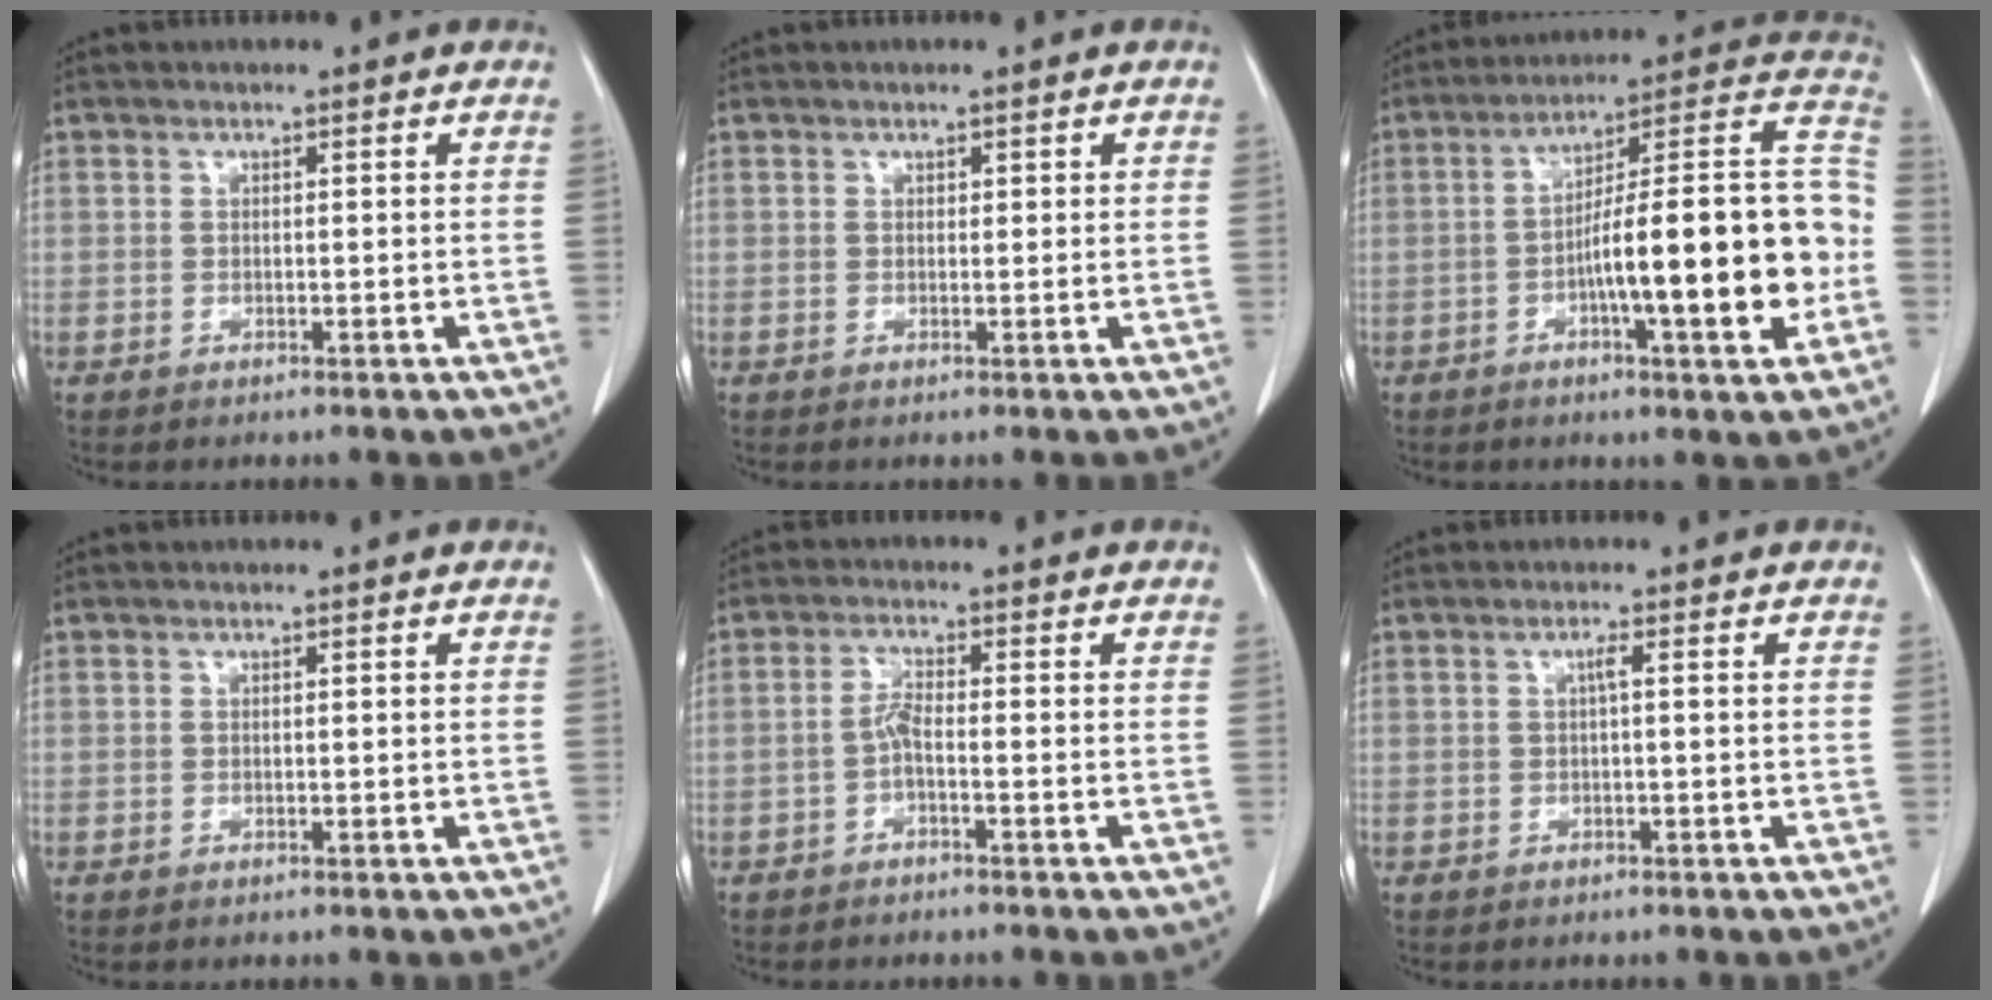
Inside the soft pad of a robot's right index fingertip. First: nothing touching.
{"total": 0.7, "force": [0.3, 0.5, 0.4], "torque": [0.001, 0.000, 0.004]}
{"total": 20.9, "force": [-4.4, 2.2, 20.3], "torque": [-0.264, 0.027, -0.064]}
{"total": 0.0}
{"total": 2.3, "force": [-0.9, 0.4, 2.1], "torque": [-0.041, 0.003, -0.022]}
{"total": 1.0, "force": [0.1, 0.0, 1.0], "torque": [-0.020, 0.002, 0.001]}